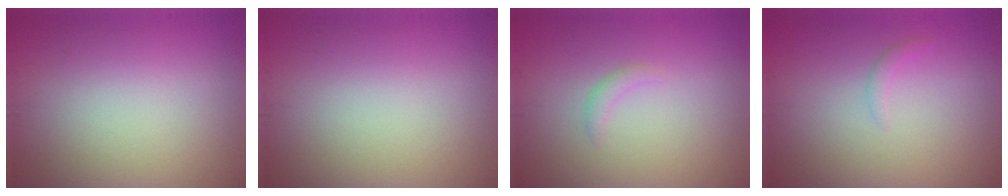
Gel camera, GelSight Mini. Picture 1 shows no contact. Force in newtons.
{"total": 0.0}
{"total": 0.9, "press": 0.9, "slide": 0.1}
{"total": 0.8, "press": 0.8, "slide": 0.0}